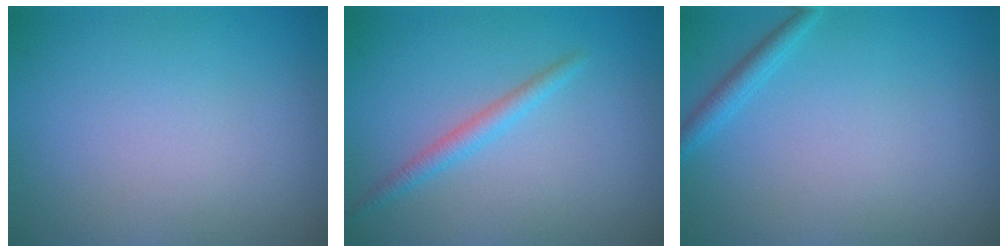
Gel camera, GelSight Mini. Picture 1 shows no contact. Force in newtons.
{"total": 1.7, "press": 1.7, "slide": 0.1}
{"total": 1.4, "press": 1.4, "slide": 0.1}